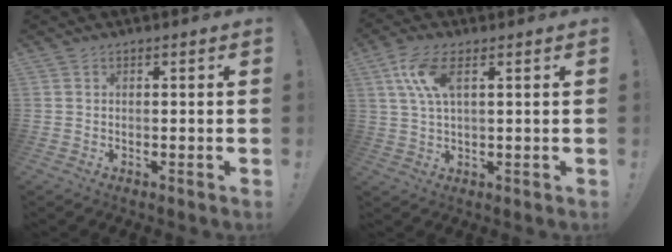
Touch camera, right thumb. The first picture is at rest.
{"total": 8.6, "force": [3.4, 3.2, 7.2], "torque": [-0.136, -0.003, 0.064]}